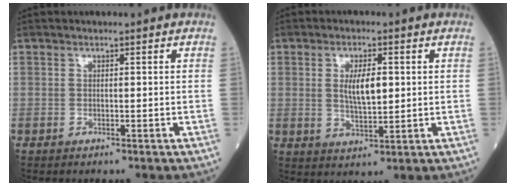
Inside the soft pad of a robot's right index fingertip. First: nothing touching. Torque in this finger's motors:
{"motor_torque": [1.01, 0.16, 0.50, 0.13]}